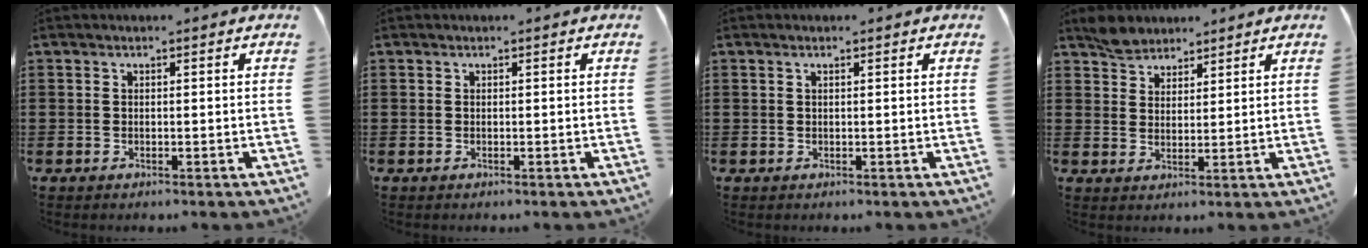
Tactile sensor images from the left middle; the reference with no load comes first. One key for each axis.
{"total": 0.0}
{"total": 0.5, "fx": 0.3, "fy": 0.1, "fz": 0.5, "tx": -0.010, "ty": 0.001, "tz": 0.005}
{"total": 3.7, "fx": 3.3, "fy": 1.7, "fz": 0.7, "tx": -0.025, "ty": 0.004, "tz": 0.065}